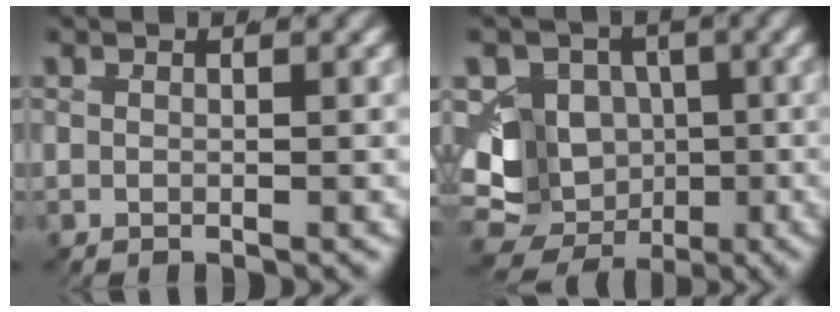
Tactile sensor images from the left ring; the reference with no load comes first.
{"total": 16.9, "force": [-4.8, 14.8, 6.6], "torque": [-0.141, -0.073, -0.083]}